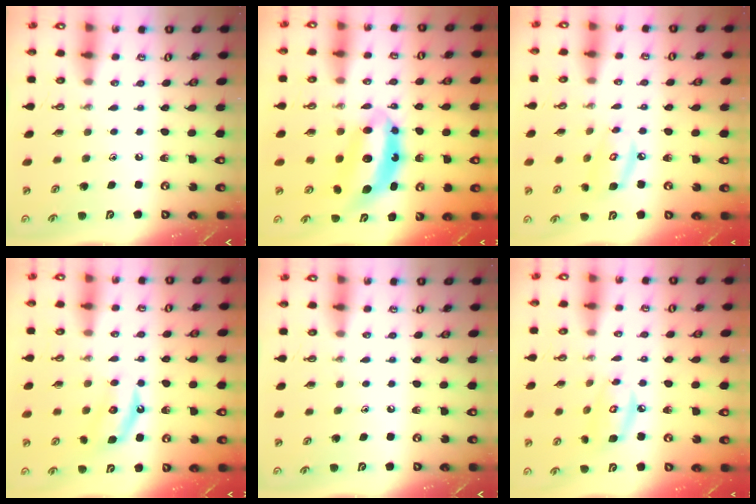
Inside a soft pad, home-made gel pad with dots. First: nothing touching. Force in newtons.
{"total": 8.4, "press": 8.4, "slide": 0.6}
{"total": 7.9, "press": 7.9, "slide": 0.6}
{"total": 5.7, "press": 5.6, "slide": 0.4}
{"total": 0.0}
{"total": 7.9, "press": 7.8, "slide": 0.5}